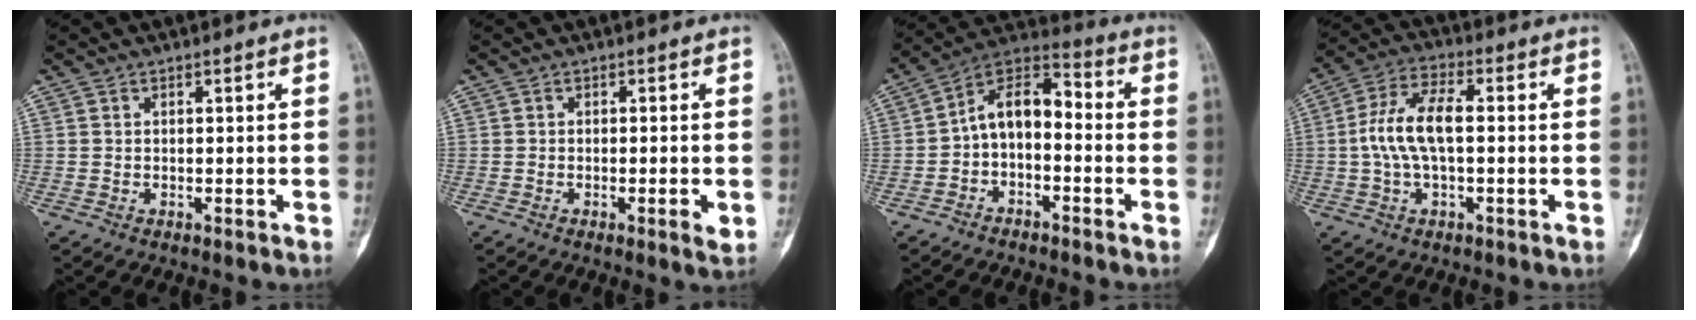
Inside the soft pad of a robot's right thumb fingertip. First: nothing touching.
{"total": 2.6, "force": [-0.6, 0.5, 2.5], "torque": [-0.042, -0.006, -0.011]}
{"total": 10.1, "force": [-1.8, 6.2, 7.8], "torque": [-0.116, 0.057, -0.047]}
{"total": 10.4, "force": [0.0, 4.6, 9.3], "torque": [-0.199, 0.028, -0.002]}